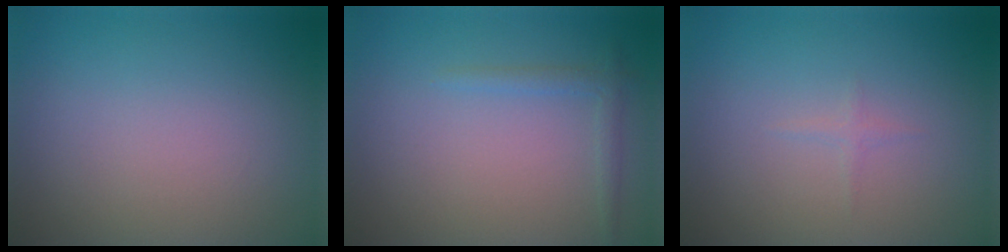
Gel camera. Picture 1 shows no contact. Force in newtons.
{"total": 1.3, "press": 1.3, "slide": 0.1}
{"total": 0.6, "press": 0.6, "slide": 0.0}